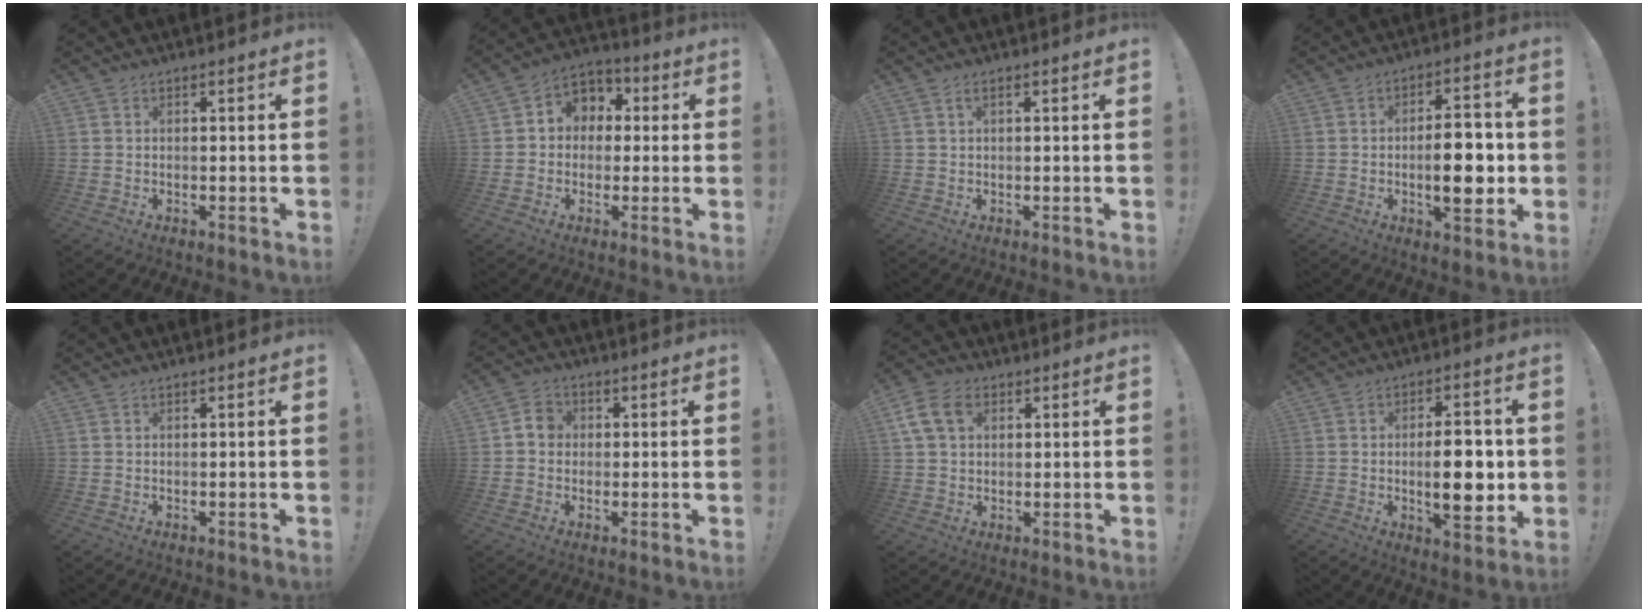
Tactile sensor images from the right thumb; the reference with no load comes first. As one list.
[{"total": 7.1, "force": [0.2, 6.7, 2.6], "torque": [-0.034, 0.005, 0.011]}, {"total": 1.1, "force": [0.3, 0.3, 1.0], "torque": [-0.014, -0.001, 0.003]}, {"total": 13.1, "force": [-1.7, 5.4, 11.9], "torque": [-0.175, 0.006, -0.034]}, {"total": 0.0}, {"total": 4.7, "force": [-0.2, 4.1, 2.2], "torque": [-0.037, 0.016, -0.002]}, {"total": 9.7, "force": [3.5, 6.8, 6.1], "torque": [-0.119, 0.004, 0.069]}, {"total": 12.9, "force": [-0.8, 4.9, 11.9], "torque": [-0.173, -0.004, -0.020]}]